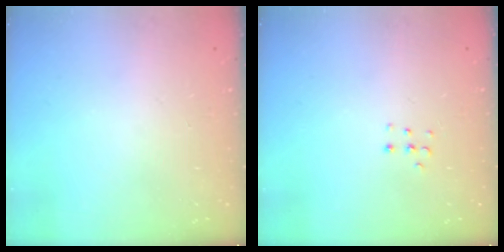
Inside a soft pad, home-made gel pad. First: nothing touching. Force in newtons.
{"total": 3.8, "press": 3.8, "slide": 0.6}